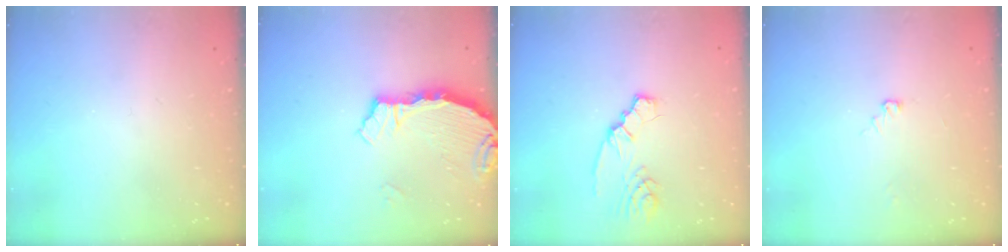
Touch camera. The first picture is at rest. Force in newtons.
{"total": 3.7, "press": 3.7, "slide": 0.2}
{"total": 2.8, "press": 2.7, "slide": 0.6}
{"total": 3.8, "press": 3.8, "slide": 0.4}